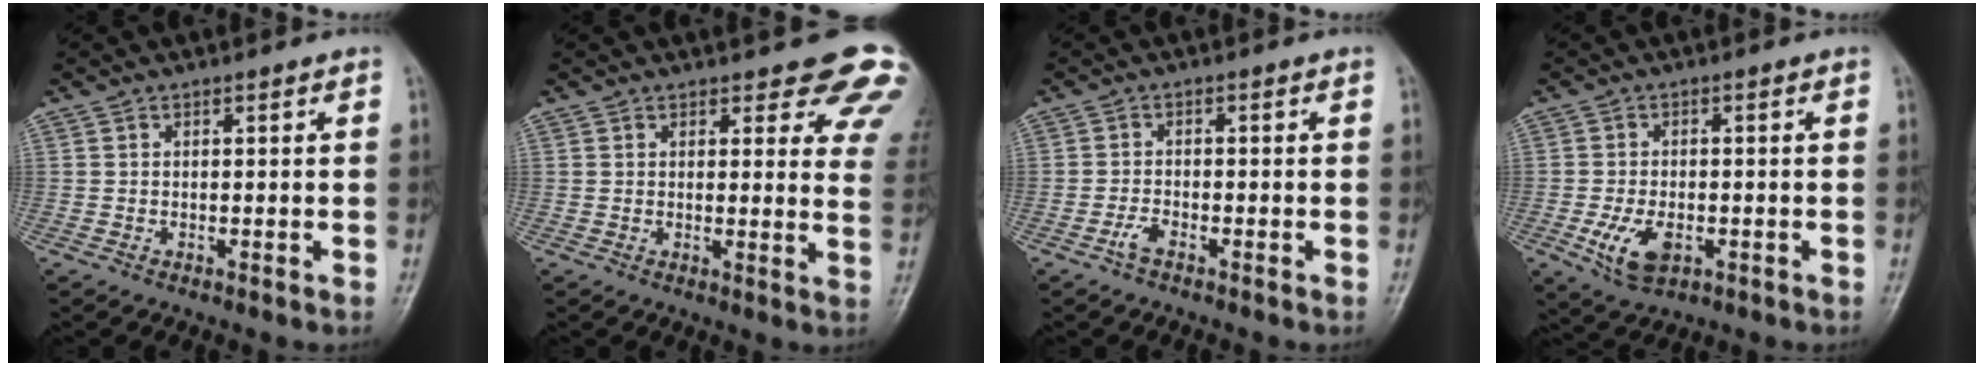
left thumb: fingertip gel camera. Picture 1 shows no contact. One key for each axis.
{"total": 11.5, "fx": 8.9, "fy": 4.0, "fz": 6.1, "tx": -0.016, "ty": -0.043, "tz": 0.078}
{"total": 2.2, "fx": -1.5, "fy": 0.7, "fz": 1.4, "tx": -0.034, "ty": 0.009, "tz": -0.032}
{"total": 6.8, "fx": -2.3, "fy": 3.8, "fz": 5.2, "tx": -0.100, "ty": 0.001, "tz": -0.035}